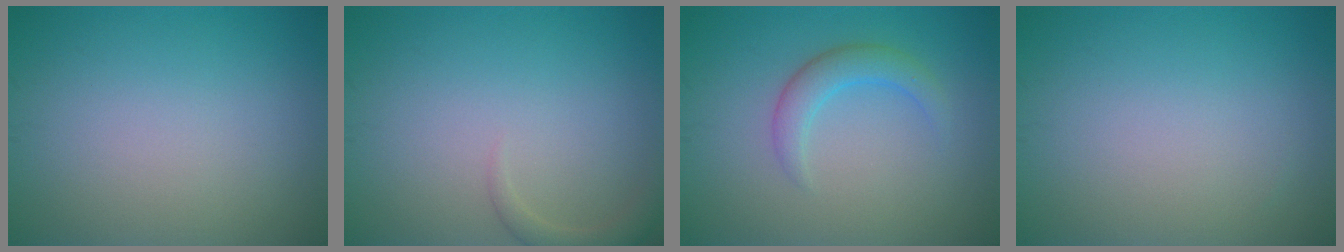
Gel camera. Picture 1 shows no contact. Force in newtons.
{"total": 1.5, "press": 1.5, "slide": 0.1}
{"total": 2.6, "press": 2.6, "slide": 0.0}
{"total": 0.0}